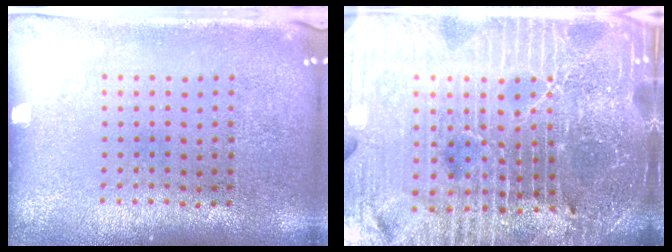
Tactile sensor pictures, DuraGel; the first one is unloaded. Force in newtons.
{"total": 7.3, "press": 6.3, "slide": 3.7}